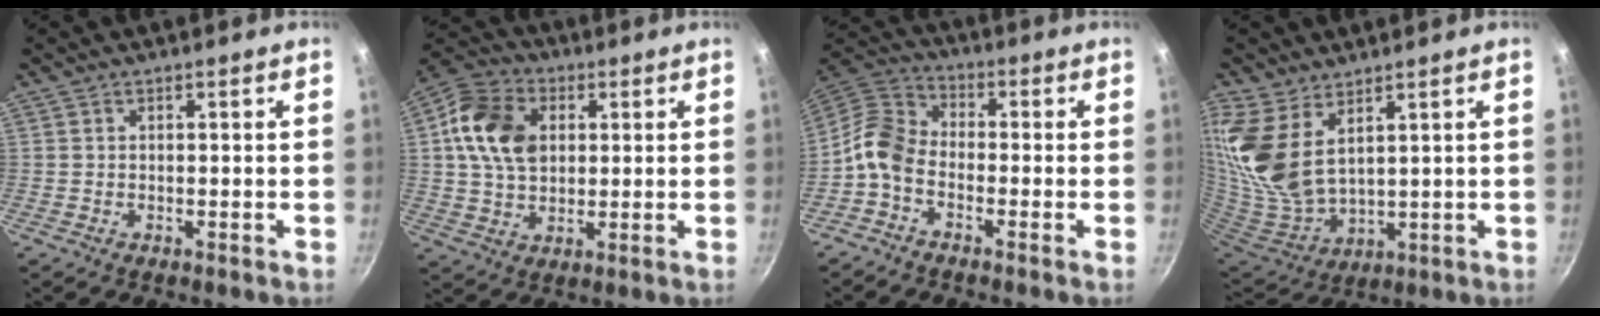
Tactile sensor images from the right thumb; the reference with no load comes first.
{"total": 13.8, "force": [2.7, 9.9, 9.2], "torque": [-0.145, 0.004, 0.036]}
{"total": 7.9, "force": [-3.1, 5.3, 4.9], "torque": [-0.098, 0.047, -0.085]}
{"total": 15.3, "force": [7.8, 8.3, 10.3], "torque": [-0.220, -0.046, 0.173]}